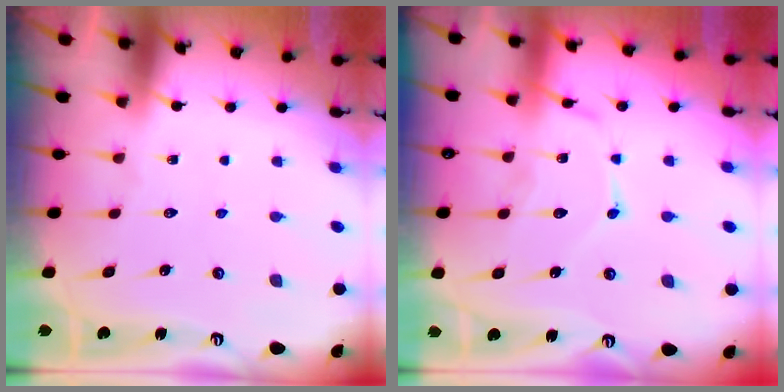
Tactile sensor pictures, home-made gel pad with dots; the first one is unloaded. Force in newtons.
{"total": 12.4, "press": 12.4, "slide": 1.0}